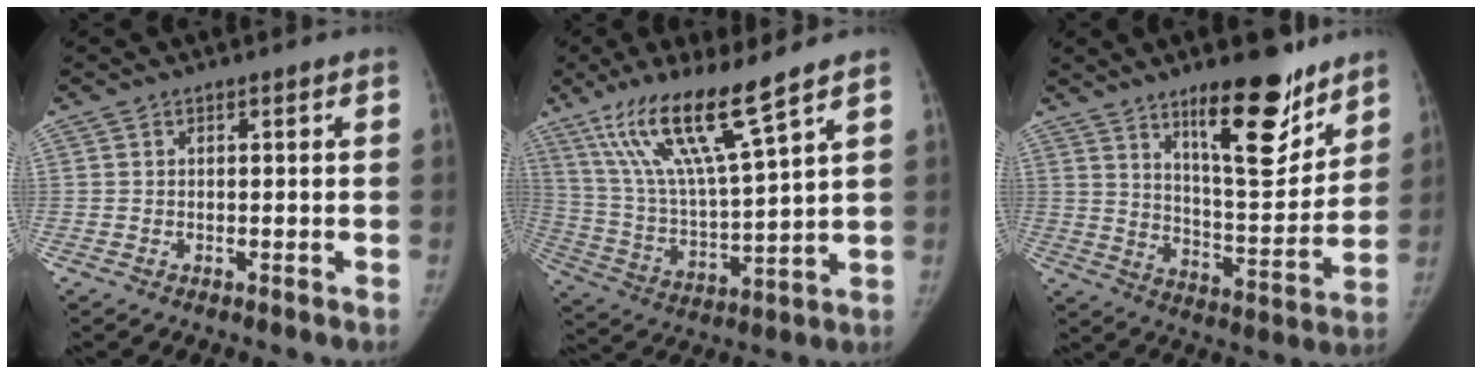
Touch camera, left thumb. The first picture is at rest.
{"total": 16.4, "force": [10.7, 1.4, 12.4], "torque": [-0.232, -0.053, 0.212]}
{"total": 17.9, "force": [11.7, 5.6, 12.3], "torque": [-0.137, -0.087, 0.190]}